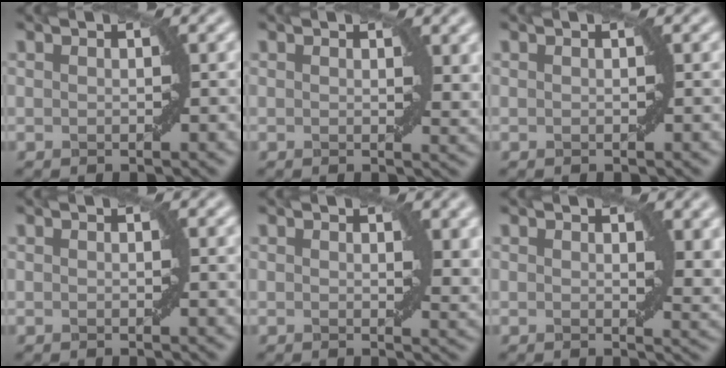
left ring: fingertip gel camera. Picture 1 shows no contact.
{"total": 1.6, "force": [0.8, 0.6, 1.3], "torque": [-0.012, -0.007, 0.015]}
{"total": 0.0}
{"total": 0.5, "force": [0.2, 0.0, 0.5], "torque": [-0.004, -0.002, 0.003]}
{"total": 2.3, "force": [1.0, 0.9, 1.9], "torque": [-0.021, -0.008, 0.018]}
{"total": 3.0, "force": [1.2, 1.2, 2.4], "torque": [-0.029, -0.008, 0.021]}